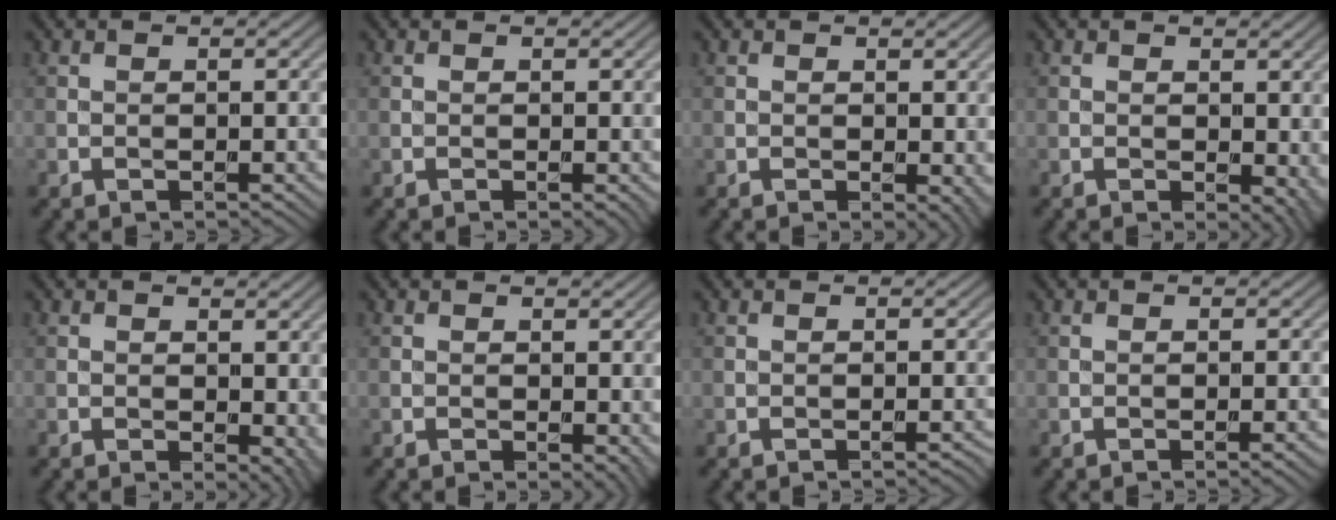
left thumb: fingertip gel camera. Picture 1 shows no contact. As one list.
[{"total": 0.8, "force": [-0.1, 0.4, 0.7], "torque": [-0.008, -0.005, -0.001]}, {"total": 2.2, "force": [-0.2, 1.2, 1.8], "torque": [-0.019, -0.008, 0.001]}, {"total": 3.5, "force": [-0.2, 2.1, 2.8], "torque": [-0.029, -0.011, -0.002]}, {"total": 3.6, "force": [-0.1, 2.2, 2.9], "torque": [-0.031, -0.010, 0.001]}, {"total": 1.8, "force": [-0.2, 1.0, 1.5], "torque": [-0.017, -0.008, 0.000]}, {"total": 0.6, "force": [-0.5, 0.0, 0.4], "torque": [-0.005, 0.002, -0.009]}, {"total": 1.1, "force": [-0.4, 0.1, 1.0], "torque": [-0.012, 0.000, -0.009]}]